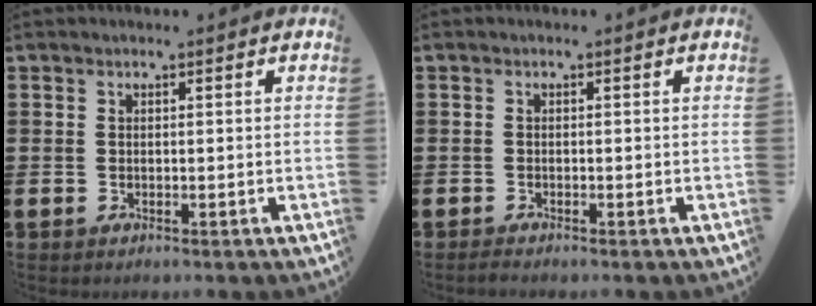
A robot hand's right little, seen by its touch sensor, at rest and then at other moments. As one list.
[{"total": 0.5, "force": [-0.4, 0.0, 0.3], "torque": [-0.006, -0.002, -0.008]}]